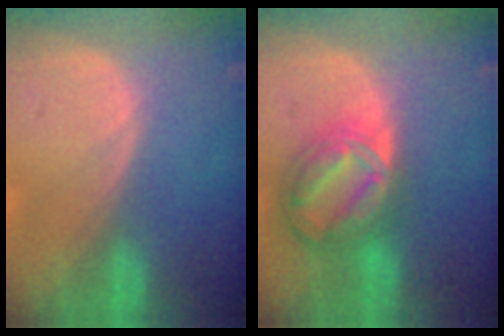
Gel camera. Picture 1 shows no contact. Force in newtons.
{"total": 8.6, "press": 8.5, "slide": 0.6}